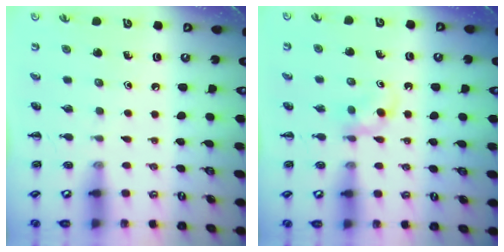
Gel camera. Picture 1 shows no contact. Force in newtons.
{"total": 2.5, "press": 2.3, "slide": 1.1}